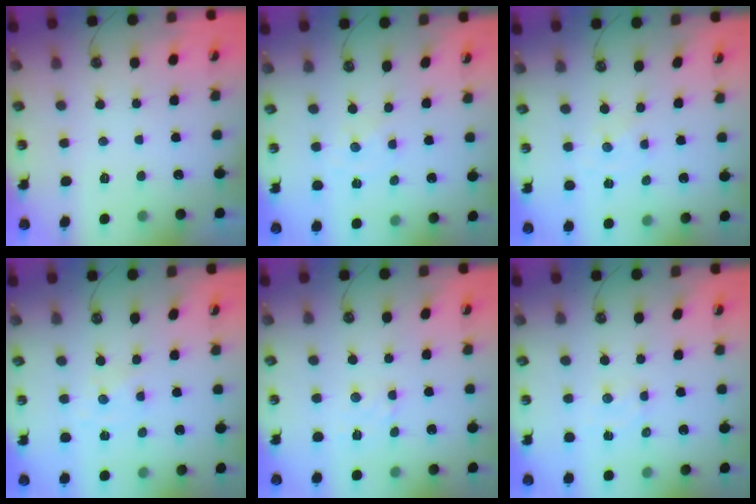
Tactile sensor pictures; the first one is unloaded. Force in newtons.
{"total": 0.0}
{"total": 0.0}
{"total": 0.6, "press": 0.6, "slide": 0.2}
{"total": 2.9, "press": 2.9, "slide": 0.7}
{"total": 3.2, "press": 3.2, "slide": 0.4}